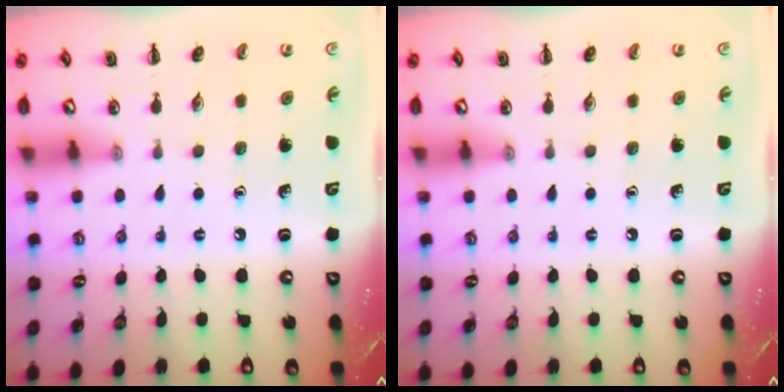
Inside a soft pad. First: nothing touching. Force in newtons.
{"total": 0.0}